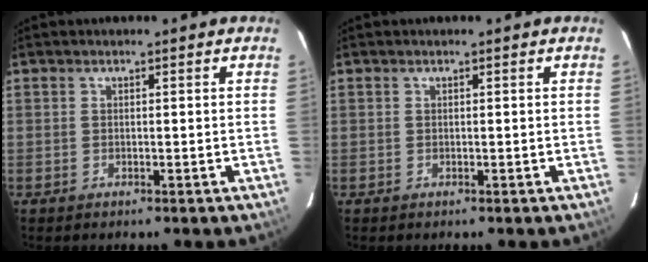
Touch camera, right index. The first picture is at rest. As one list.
[{"total": 0.0}]